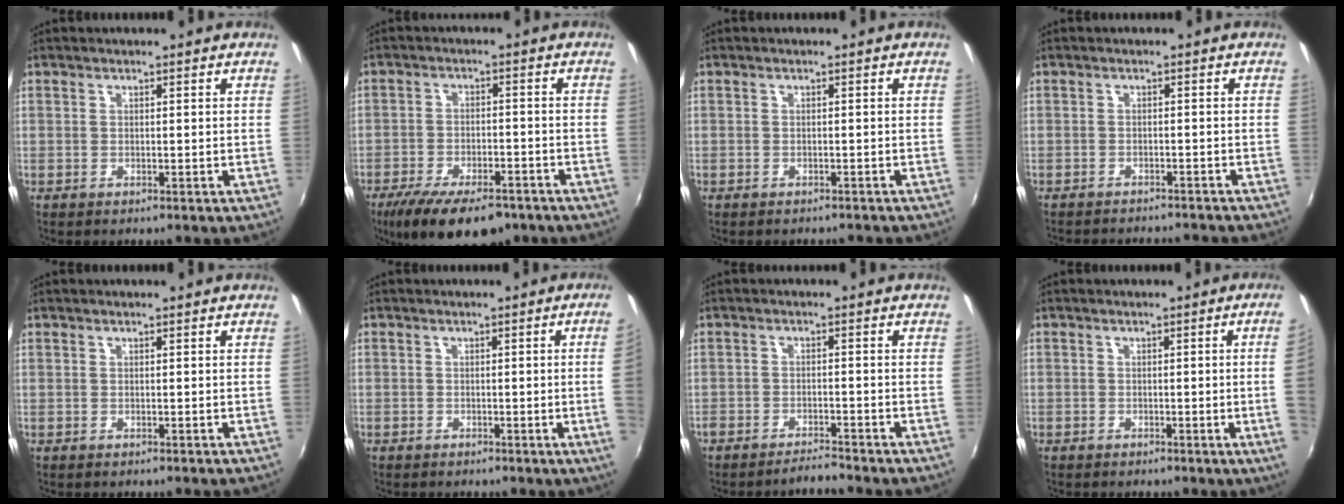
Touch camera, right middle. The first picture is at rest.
{"total": 15.1, "force": [-10.8, 5.8, 8.8], "torque": [-0.185, -0.033, -0.167]}
{"total": 2.7, "force": [-2.4, 0.8, 0.8], "torque": [-0.018, -0.009, -0.030]}
{"total": 9.4, "force": [-8.6, 1.5, 3.4], "torque": [-0.076, -0.013, -0.117]}
{"total": 0.0}
{"total": 3.7, "force": [-0.1, -1.8, 3.2], "torque": [-0.053, -0.010, 0.005]}
{"total": 3.1, "force": [-3.0, 0.0, 0.5], "torque": [-0.026, -0.005, -0.055]}
{"total": 4.1, "force": [-0.1, -1.8, 3.7], "torque": [-0.059, -0.010, 0.004]}